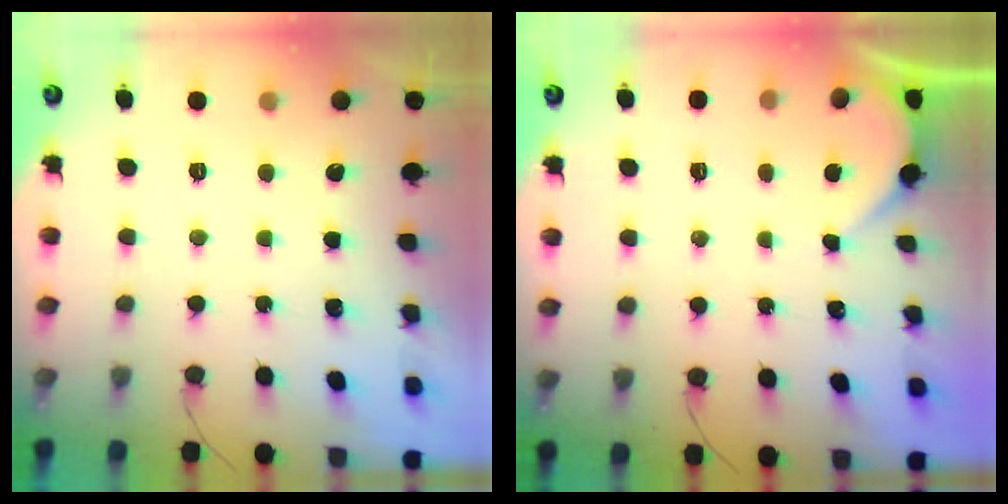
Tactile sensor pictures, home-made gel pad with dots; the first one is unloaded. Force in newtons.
{"total": 1.9, "press": 1.9, "slide": 0.2}